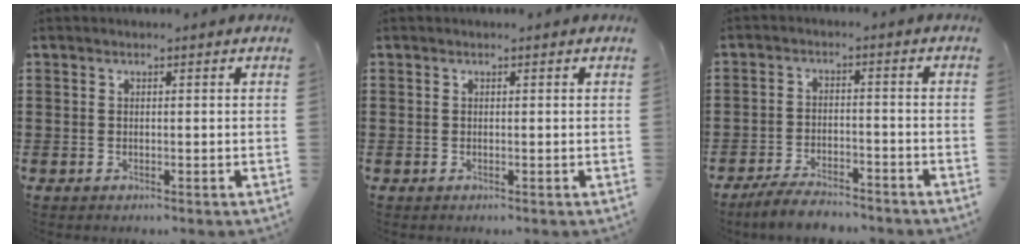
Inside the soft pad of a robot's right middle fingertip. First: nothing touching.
{"total": 0.0}
{"total": 4.7, "force": [-4.4, 0.9, 1.1], "torque": [-0.025, 0.007, -0.091]}